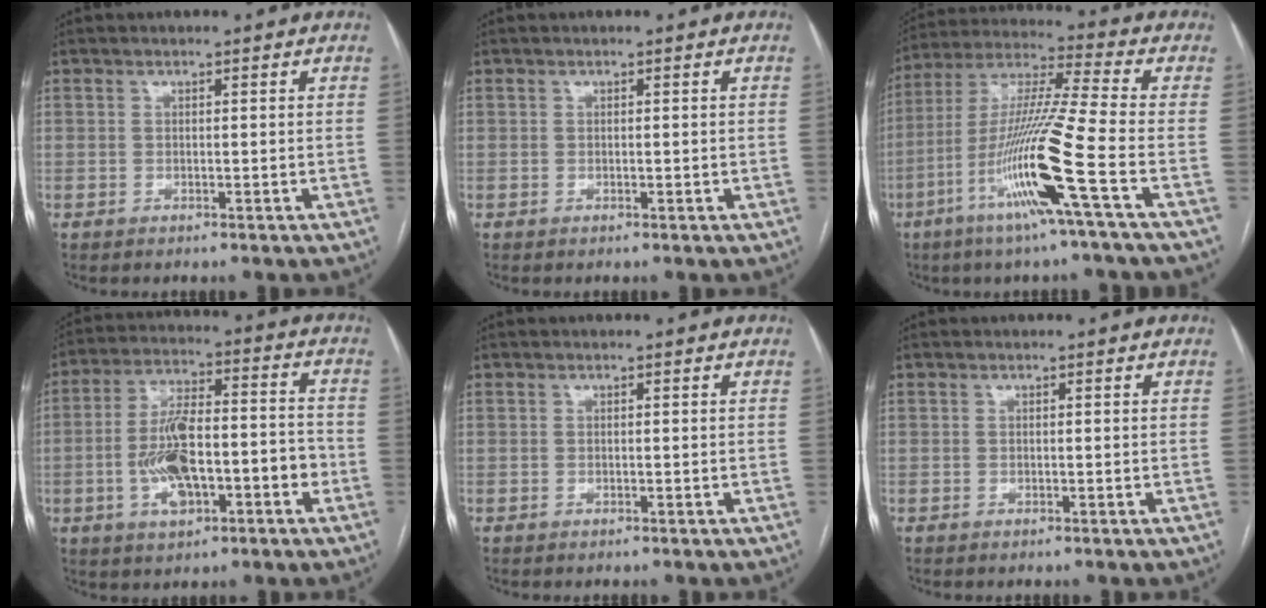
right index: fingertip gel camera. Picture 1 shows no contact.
{"total": 0.5, "force": [0.0, 0.3, 0.5], "torque": [-0.009, 0.000, 0.002]}
{"total": 16.4, "force": [-6.5, -1.7, 15.0], "torque": [-0.300, -0.018, -0.128]}
{"total": 13.1, "force": [-3.6, 4.9, 11.6], "torque": [-0.216, 0.029, -0.057]}
{"total": 0.0}
{"total": 0.0}